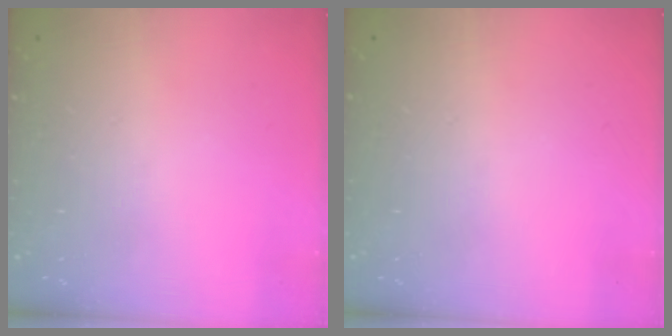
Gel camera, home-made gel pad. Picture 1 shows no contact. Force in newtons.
{"total": 0.0}